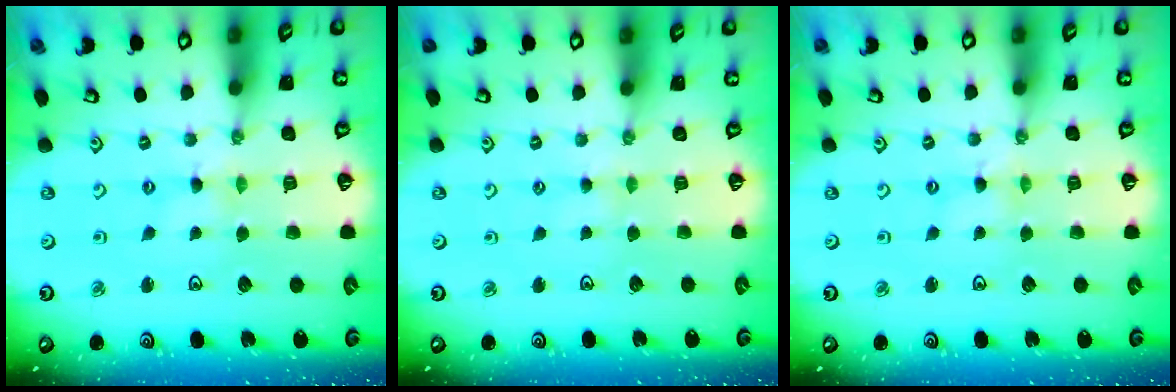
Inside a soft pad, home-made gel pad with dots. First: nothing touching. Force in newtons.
{"total": 2.1, "press": 2.1, "slide": 0.4}
{"total": 0.9, "press": 0.9, "slide": 0.2}